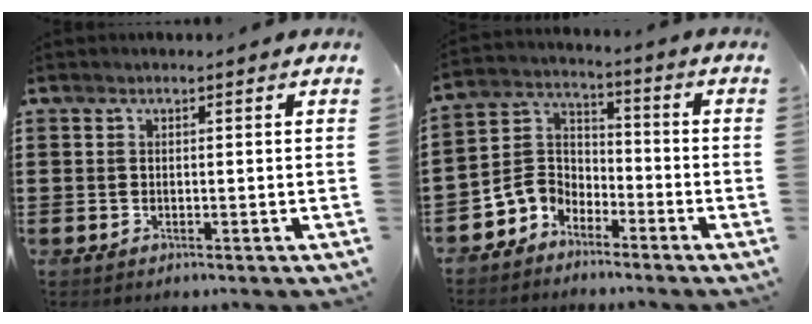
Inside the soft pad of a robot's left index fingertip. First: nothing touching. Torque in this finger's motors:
{"motor_torque": [0.26, 0.26, 0.16, 0.07]}